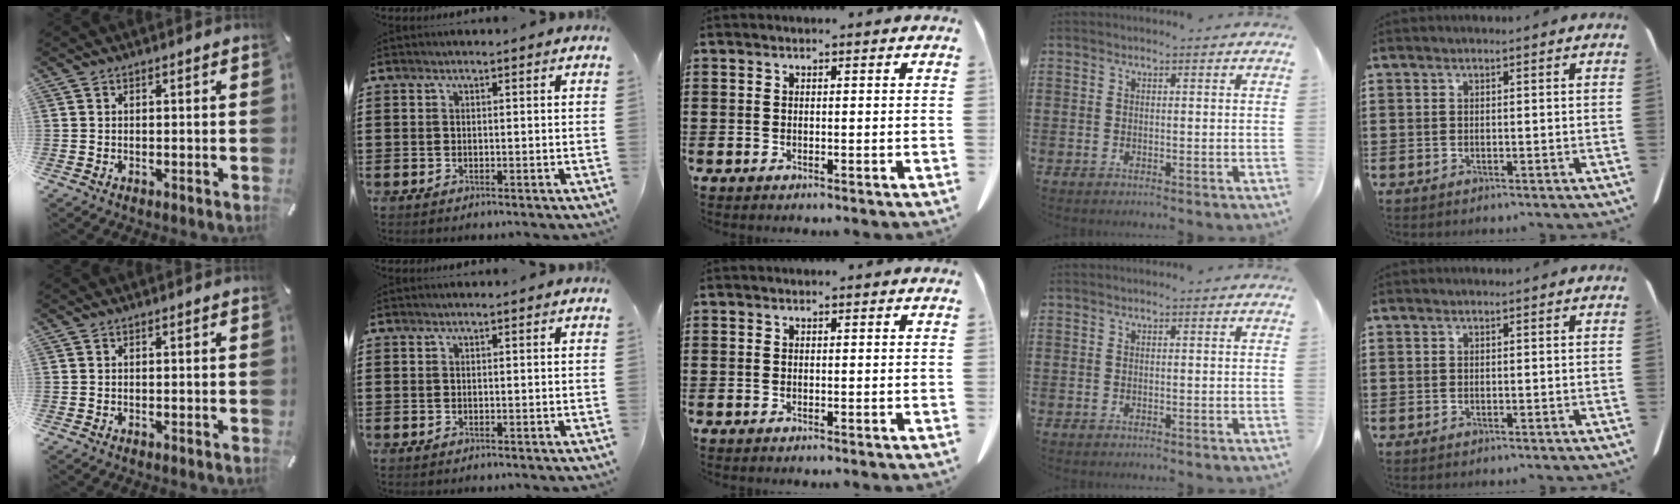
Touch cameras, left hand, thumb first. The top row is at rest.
{}